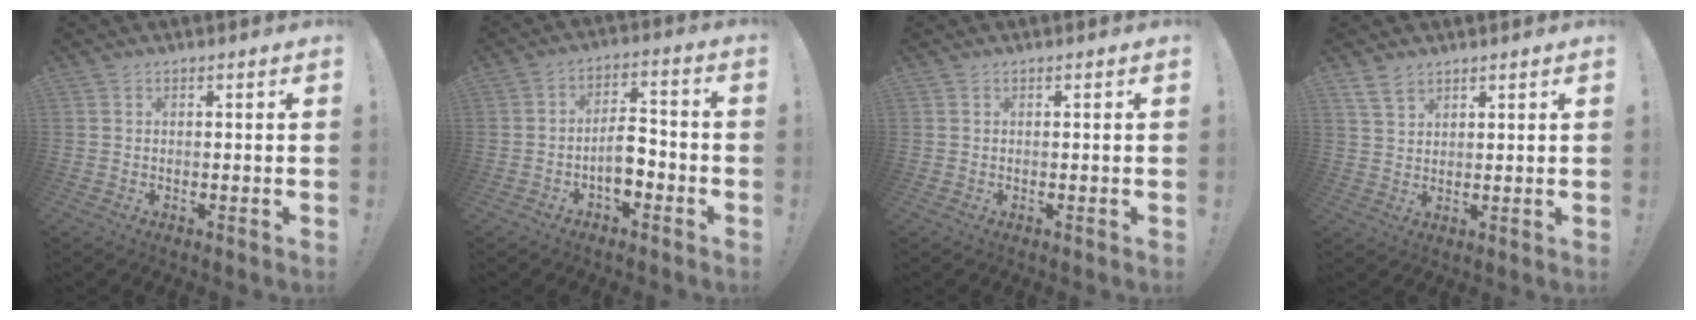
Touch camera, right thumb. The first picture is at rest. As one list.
[{"total": 7.7, "force": [-2.8, 4.3, 5.7], "torque": [-0.100, 0.012, -0.051]}, {"total": 0.0}, {"total": 5.0, "force": [3.7, 2.7, 2.0], "torque": [-0.041, -0.012, 0.072]}]